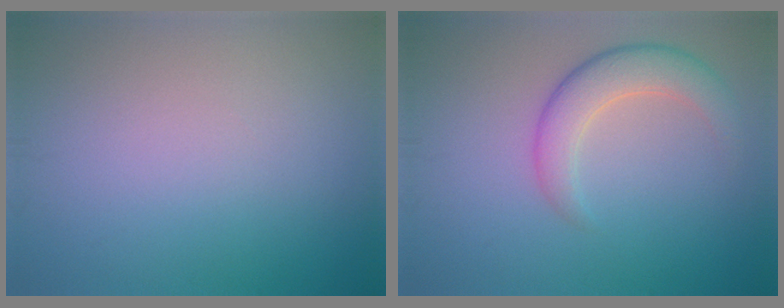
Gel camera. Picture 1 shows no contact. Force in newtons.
{"total": 4.1, "press": 4.1, "slide": 0.2}